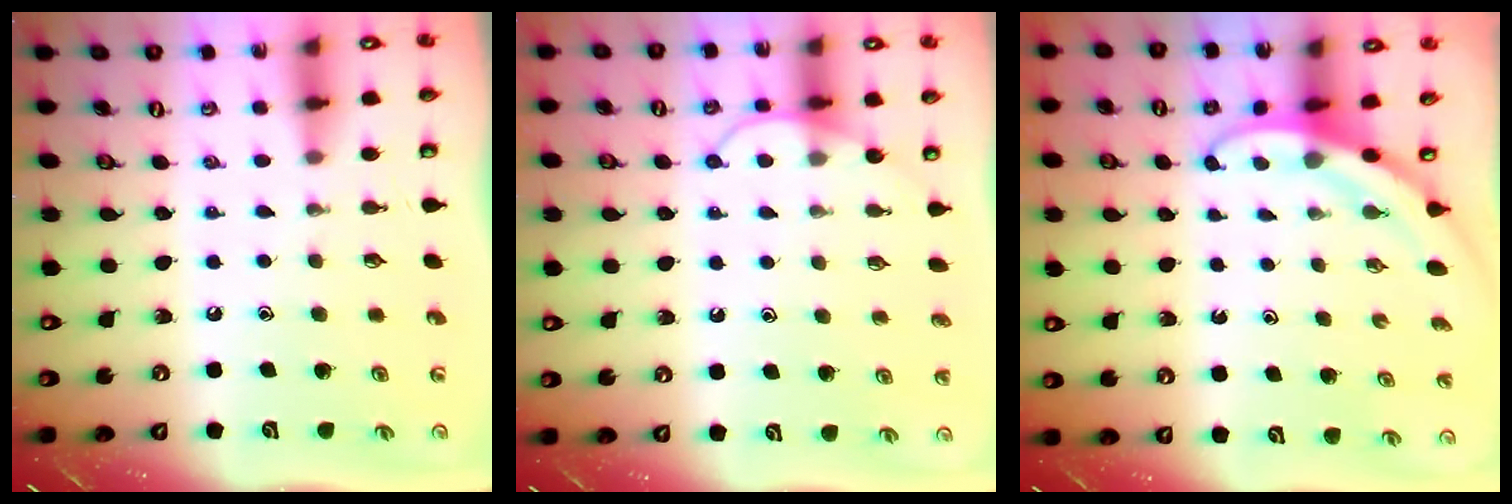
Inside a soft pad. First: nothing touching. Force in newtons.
{"total": 6.6, "press": 6.6, "slide": 0.6}
{"total": 3.0, "press": 3.0, "slide": 0.1}